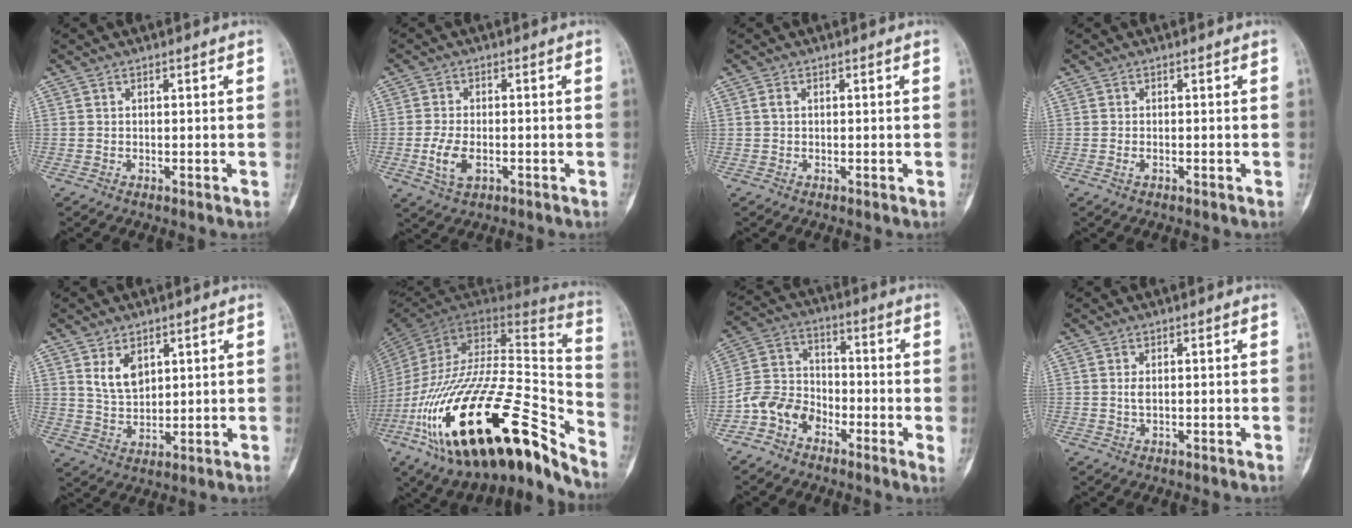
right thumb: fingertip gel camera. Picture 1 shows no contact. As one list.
[{"total": 5.6, "force": [-1.6, 3.0, 4.4], "torque": [-0.091, 0.002, -0.027]}, {"total": 0.8, "force": [0.1, 0.5, 0.6], "torque": [-0.011, 0.001, 0.001]}, {"total": 0.8, "force": [-0.4, 0.4, 0.6], "torque": [-0.014, 0.001, -0.007]}, {"total": 6.3, "force": [2.9, 3.9, 3.9], "torque": [-0.054, -0.020, 0.064]}, {"total": 35.6, "force": [-20.6, 11.7, 26.5], "torque": [-0.406, 0.066, -0.340]}, {"total": 9.3, "force": [-4.5, 6.2, 5.3], "torque": [-0.078, 0.036, -0.101]}, {"total": 1.4, "force": [0.2, 0.7, 1.2], "torque": [-0.027, -0.001, 0.007]}]